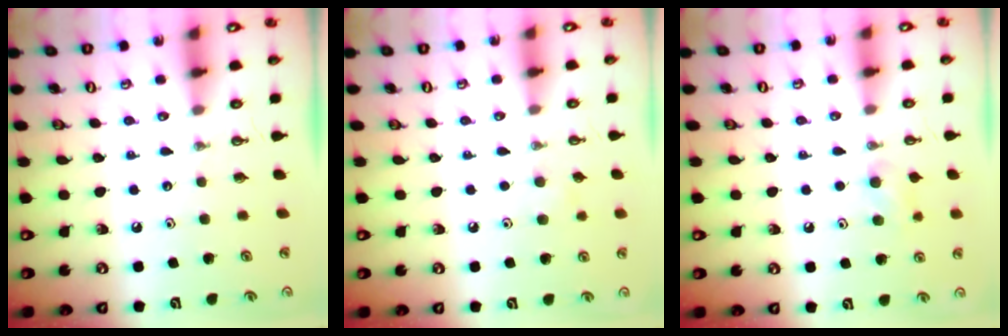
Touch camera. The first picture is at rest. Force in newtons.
{"total": 5.8, "press": 5.2, "slide": 2.6}
{"total": 6.7, "press": 6.6, "slide": 1.5}